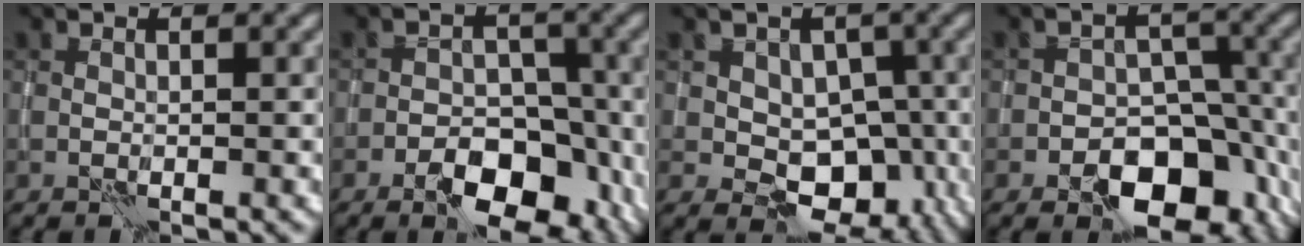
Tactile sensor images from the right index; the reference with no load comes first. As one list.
[{"total": 7.2, "force": [-4.3, 3.8, 4.4], "torque": [-0.039, 0.009, -0.074]}, {"total": 6.3, "force": [-1.6, 5.0, 3.6], "torque": [-0.013, 0.008, -0.037]}, {"total": 10.7, "force": [-5.6, 6.4, 6.5], "torque": [-0.061, 0.012, -0.087]}]